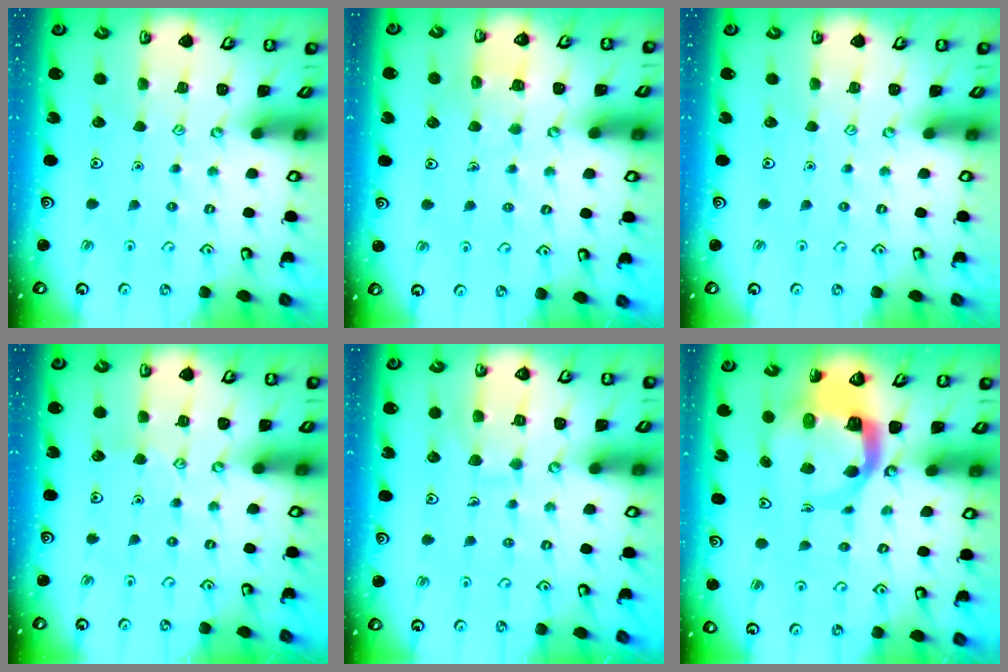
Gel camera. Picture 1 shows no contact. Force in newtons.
{"total": 4.8, "press": 4.7, "slide": 0.3}
{"total": 0.0}
{"total": 3.5, "press": 3.5, "slide": 0.4}
{"total": 7.7, "press": 7.7, "slide": 0.6}
{"total": 8.2, "press": 8.1, "slide": 1.1}